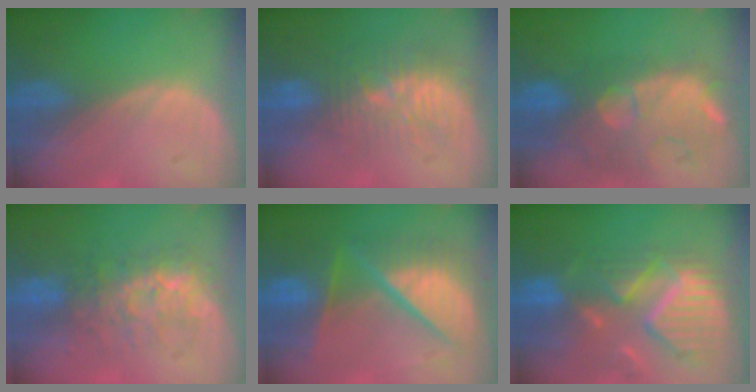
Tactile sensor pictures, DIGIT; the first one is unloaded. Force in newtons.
{"total": 9.2, "press": 8.8, "slide": 2.5}
{"total": 11.3, "press": 10.5, "slide": 4.2}
{"total": 7.9, "press": 7.7, "slide": 1.9}
{"total": 11.1, "press": 11.0, "slide": 1.3}
{"total": 12.0, "press": 10.5, "slide": 5.8}